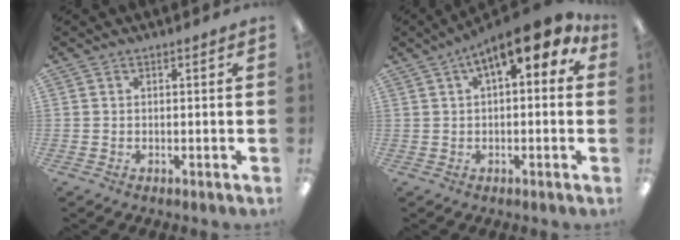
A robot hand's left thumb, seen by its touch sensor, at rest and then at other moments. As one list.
[{"total": 9.7, "force": [4.6, 3.7, 7.7], "torque": [-0.109, -0.018, 0.076]}]